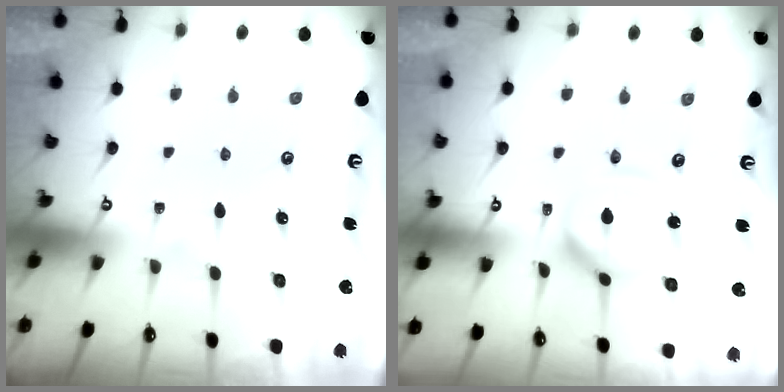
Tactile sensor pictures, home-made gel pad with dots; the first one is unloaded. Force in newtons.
{"total": 9.3, "press": 9.3, "slide": 1.0}